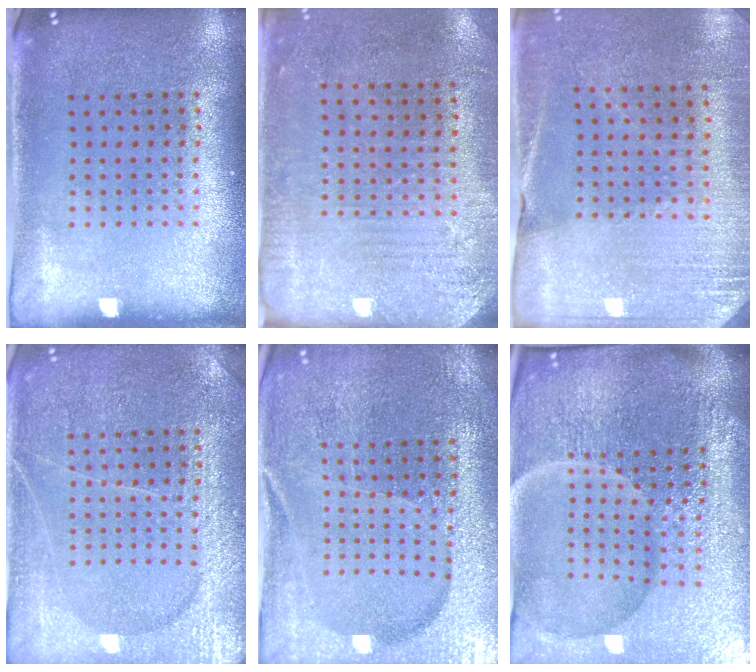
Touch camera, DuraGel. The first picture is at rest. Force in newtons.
{"total": 2.9, "press": 2.4, "slide": 1.6}
{"total": 2.6, "press": 2.5, "slide": 0.6}
{"total": 3.6, "press": 3.6, "slide": 0.5}
{"total": 4.0, "press": 3.9, "slide": 1.0}
{"total": 7.1, "press": 6.3, "slide": 3.3}